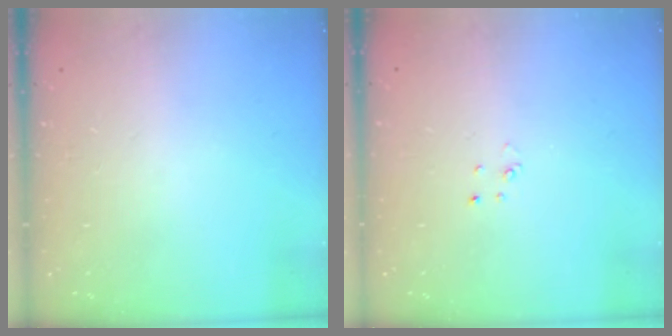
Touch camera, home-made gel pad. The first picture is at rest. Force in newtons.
{"total": 2.0, "press": 2.0, "slide": 0.2}